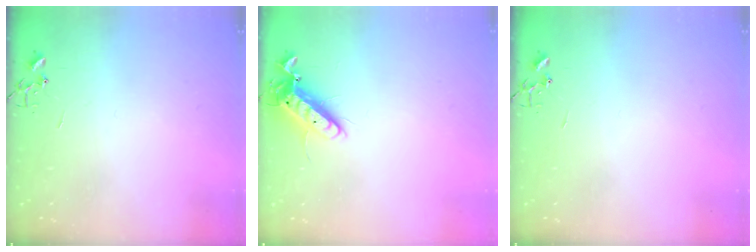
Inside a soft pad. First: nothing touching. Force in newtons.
{"total": 12.2, "press": 12.0, "slide": 2.3}
{"total": 0.0}